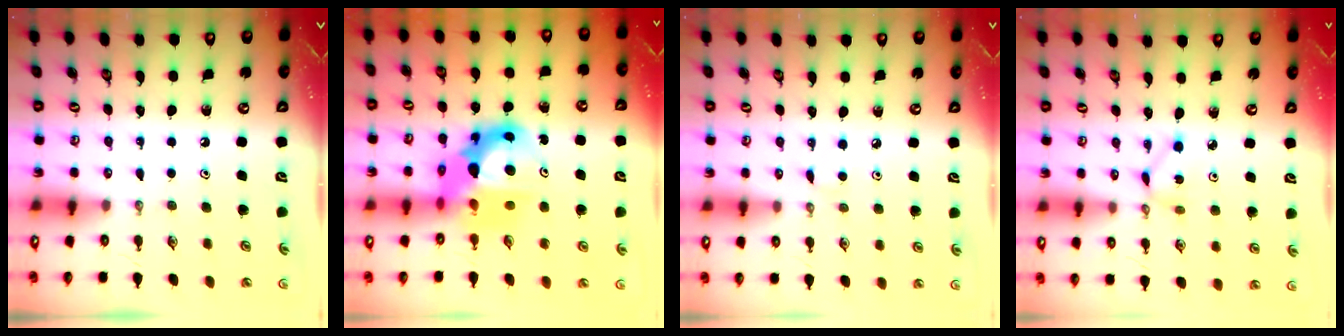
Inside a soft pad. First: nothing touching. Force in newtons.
{"total": 13.9, "press": 13.9, "slide": 1.0}
{"total": 2.1, "press": 2.1, "slide": 0.3}
{"total": 3.0, "press": 3.0, "slide": 0.1}